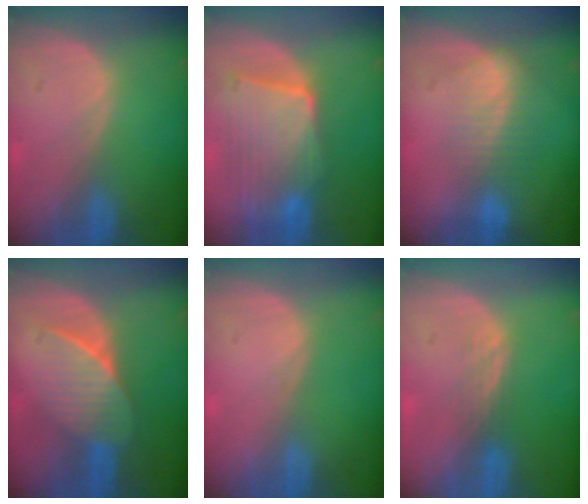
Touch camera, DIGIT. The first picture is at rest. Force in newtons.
{"total": 9.6, "press": 8.7, "slide": 4.1}
{"total": 7.1, "press": 6.1, "slide": 3.7}
{"total": 7.4, "press": 6.6, "slide": 3.2}
{"total": 0.0}
{"total": 1.8, "press": 1.7, "slide": 0.2}